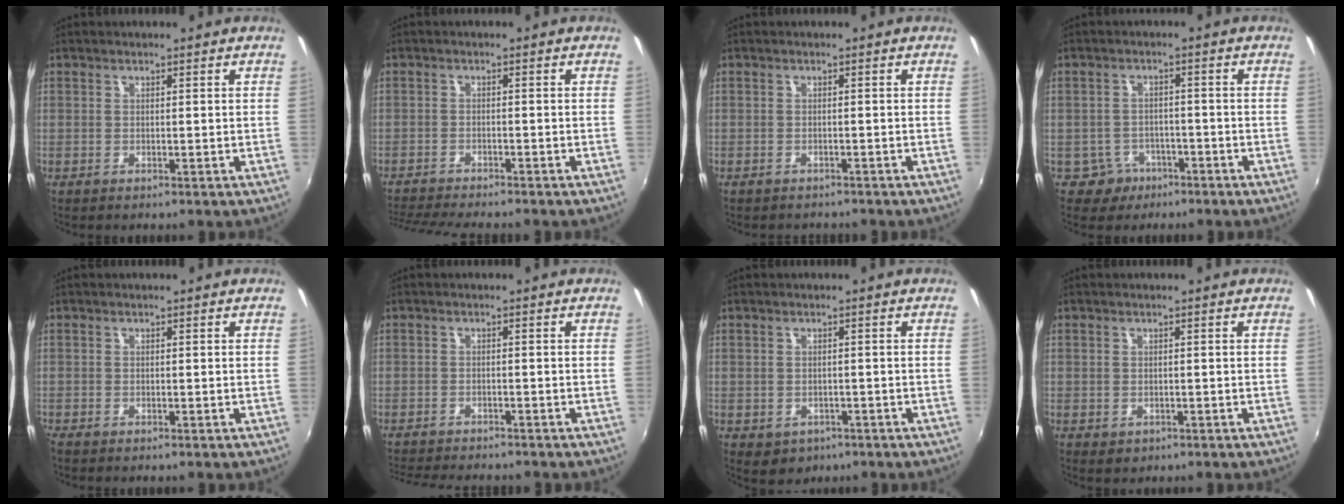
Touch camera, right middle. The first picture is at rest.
{"total": 8.1, "force": [-7.5, 0.3, 3.0], "torque": [-0.079, -0.021, -0.127]}
{"total": 2.3, "force": [-2.1, 0.9, 0.4], "torque": [-0.013, -0.010, -0.029]}
{"total": 4.3, "force": [-2.7, 3.4, 0.3], "torque": [-0.020, 0.011, -0.038]}
{"total": 0.6, "force": [-0.6, 0.2, 0.1], "torque": [-0.004, -0.004, -0.015]}
{"total": 7.7, "force": [-7.1, 1.2, 2.6], "torque": [-0.070, -0.017, -0.115]}
{"total": 3.7, "force": [-1.5, 3.1, 1.5], "torque": [-0.036, -0.009, -0.012]}
{"total": 1.3, "force": [-0.4, 1.1, 0.5], "torque": [-0.010, -0.005, -0.004]}